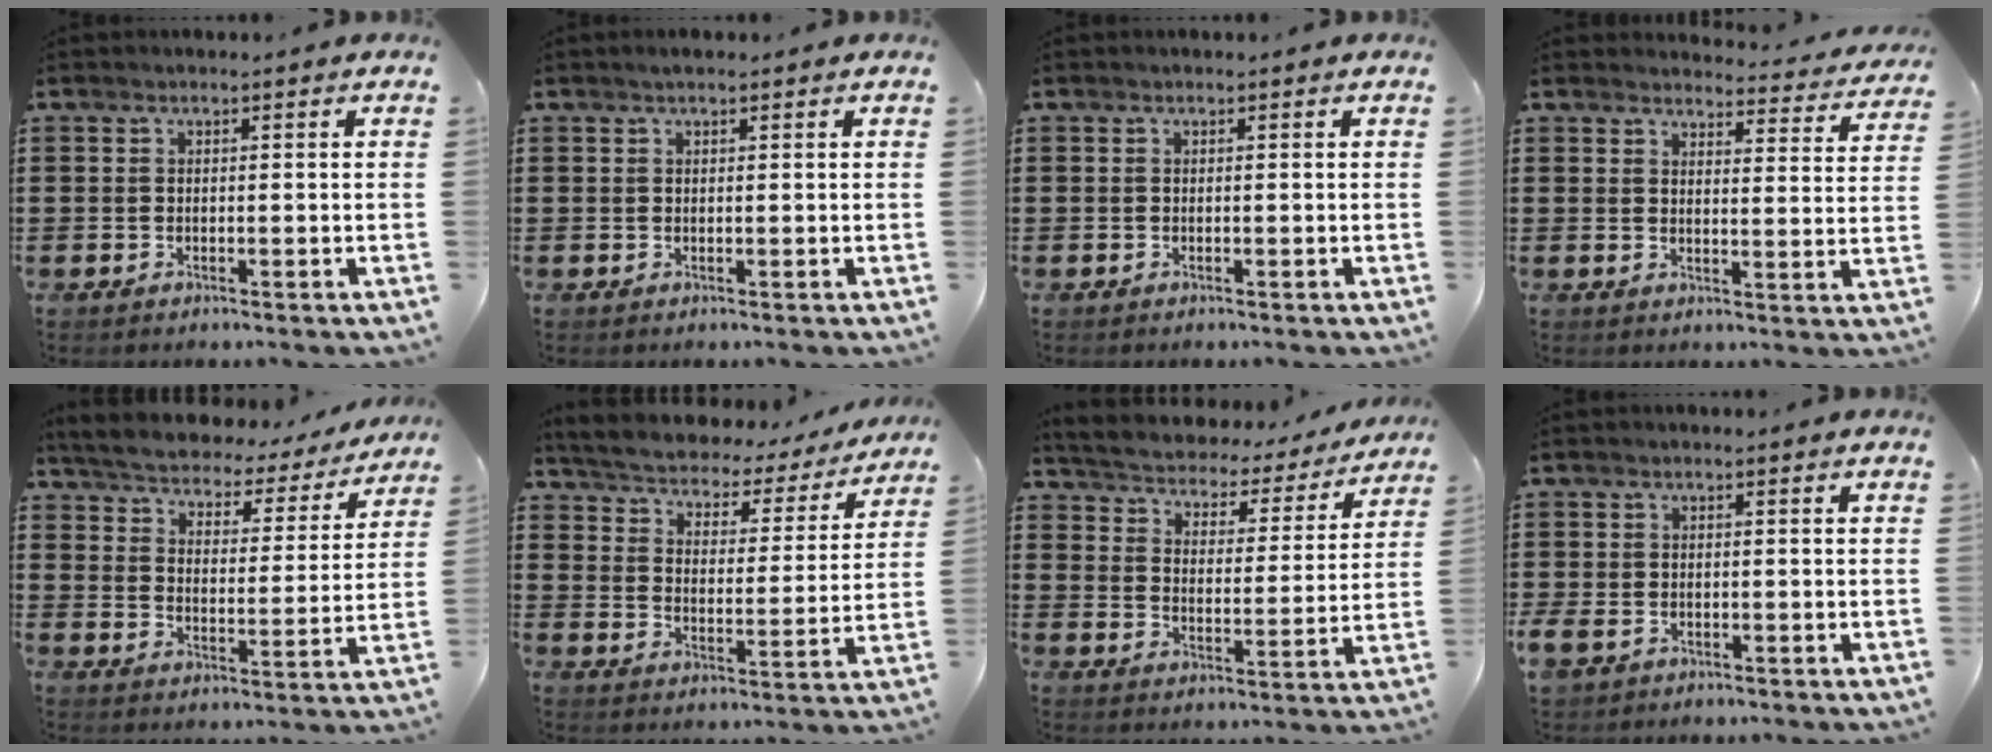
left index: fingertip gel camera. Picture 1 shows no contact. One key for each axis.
{"total": 0.8, "fx": 0.5, "fy": 0.2, "fz": 0.6, "tx": -0.011, "ty": 0.002, "tz": 0.008}
{"total": 0.0}
{"total": 3.5, "fx": 3.5, "fy": 0.3, "fz": 0.5, "tx": -0.010, "ty": -0.028, "tz": 0.057}
{"total": 3.8, "fx": 3.7, "fy": 0.3, "fz": 0.4, "tx": -0.032, "ty": -0.032, "tz": 0.055}
{"total": 3.1, "fx": 3.0, "fy": 0.7, "fz": 0.3, "tx": -0.029, "ty": -0.028, "tz": 0.041}
{"total": 2.9, "fx": 2.9, "fy": 0.6, "fz": 0.0, "tx": -0.023, "ty": -0.029, "tz": 0.038}
{"total": 1.8, "fx": -1.1, "fy": 1.3, "fz": 0.7, "tx": -0.032, "ty": -0.002, "tz": -0.028}